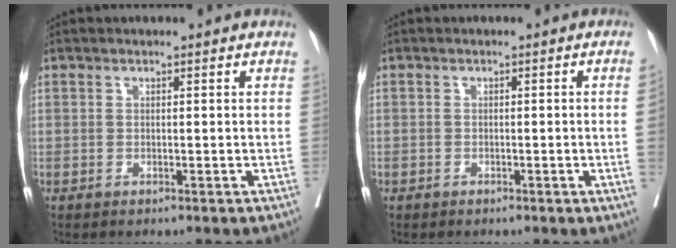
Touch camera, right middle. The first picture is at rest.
{"total": 1.2, "force": [-0.4, -0.1, 1.1], "torque": [-0.017, 0.003, -0.007]}